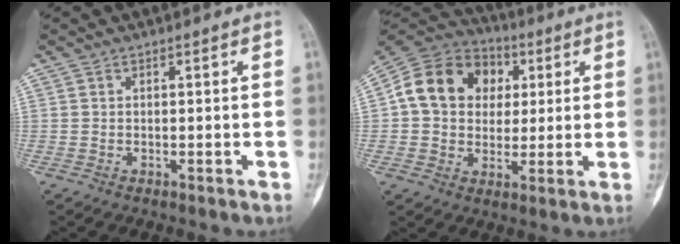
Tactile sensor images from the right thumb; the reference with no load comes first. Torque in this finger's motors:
{"motor_torque": [-0.14, 0.78, 0.65, -0.39, 0.09]}